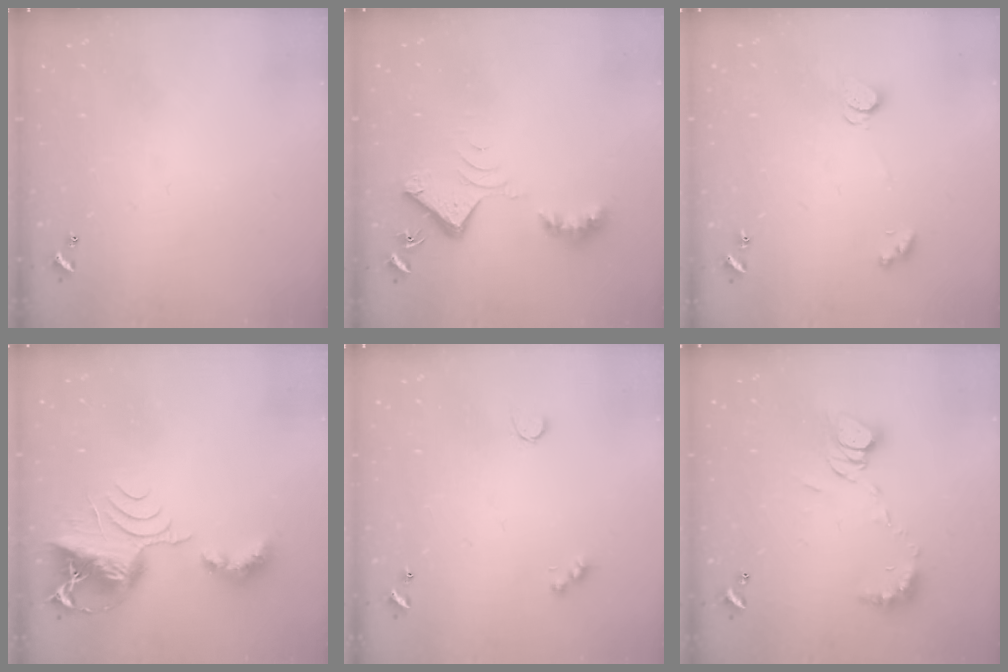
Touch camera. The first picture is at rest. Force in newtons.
{"total": 8.2, "press": 8.1, "slide": 0.8}
{"total": 2.5, "press": 2.4, "slide": 0.3}
{"total": 9.4, "press": 9.3, "slide": 1.2}
{"total": 2.6, "press": 2.5, "slide": 0.5}
{"total": 8.2, "press": 8.1, "slide": 0.8}